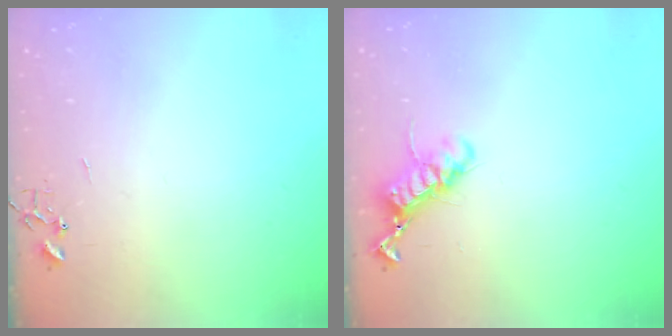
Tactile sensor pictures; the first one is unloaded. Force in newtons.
{"total": 11.9, "press": 11.8, "slide": 0.9}